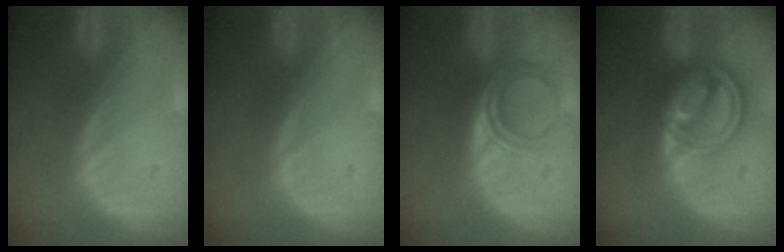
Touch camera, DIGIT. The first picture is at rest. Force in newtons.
{"total": 0.0}
{"total": 4.9, "press": 4.0, "slide": 2.9}
{"total": 8.8, "press": 7.4, "slide": 4.7}